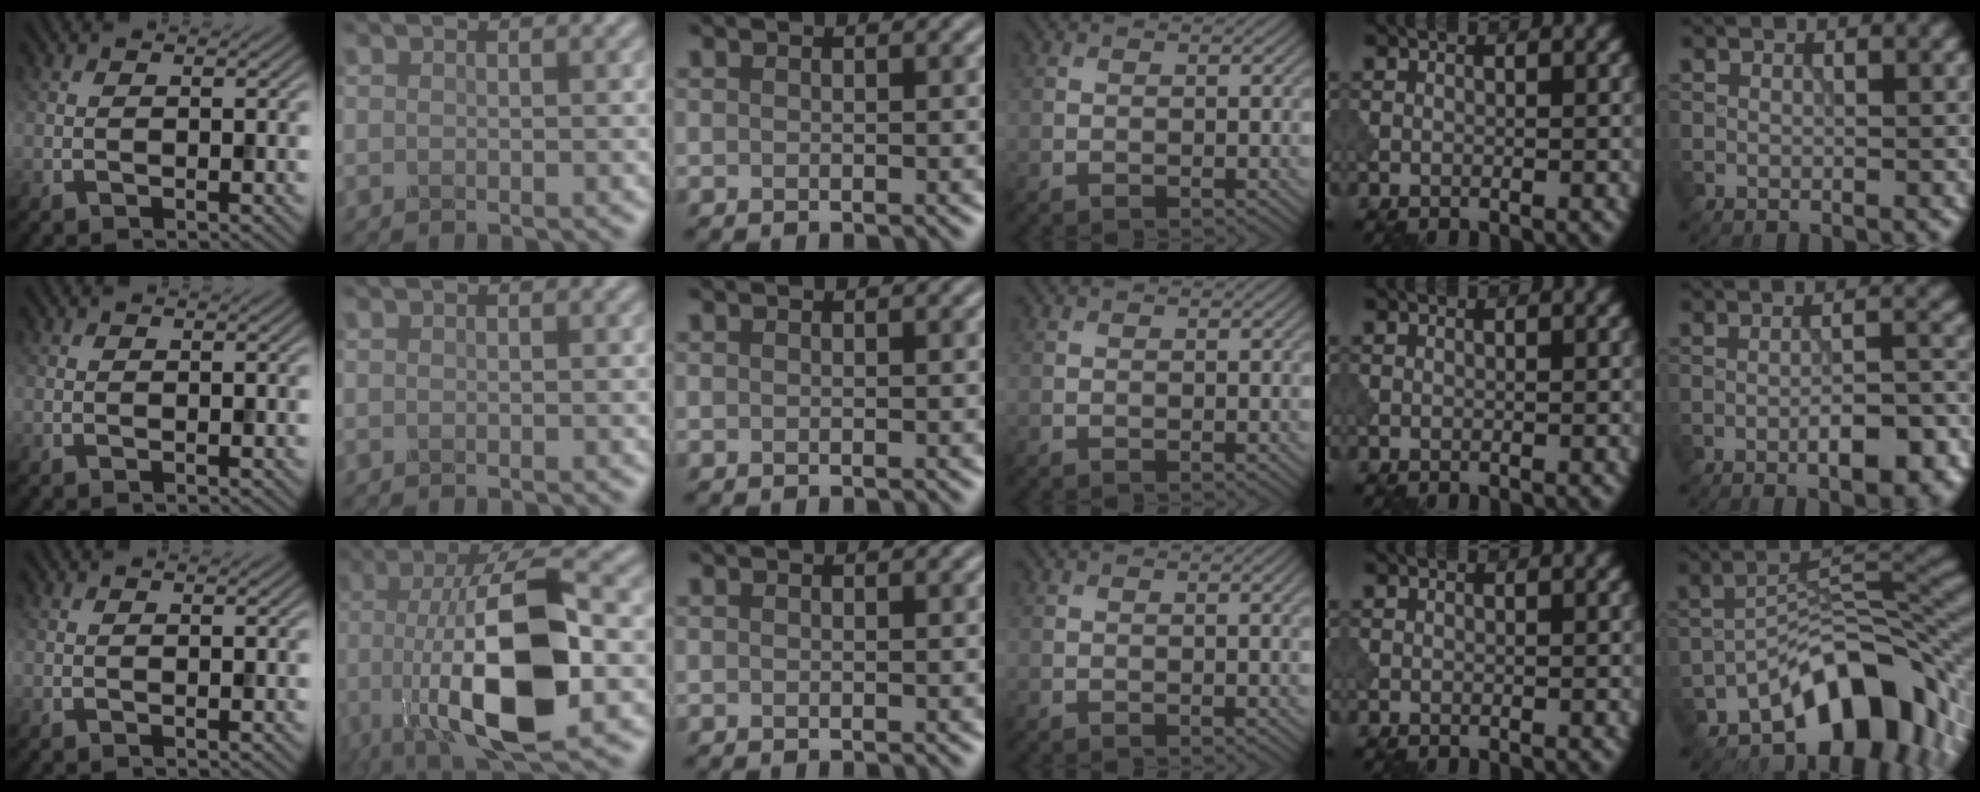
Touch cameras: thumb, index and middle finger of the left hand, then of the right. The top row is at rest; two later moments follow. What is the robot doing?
{"motion": "dispense", "object": "dispenser bottle"}